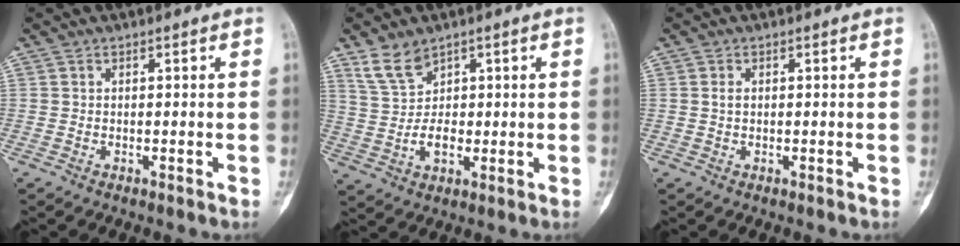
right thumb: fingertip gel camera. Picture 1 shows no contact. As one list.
[{"total": 7.1, "force": [3.7, 4.8, 3.6], "torque": [-0.052, -0.020, 0.083]}, {"total": 1.0, "force": [0.1, 0.6, 0.7], "torque": [-0.011, 0.002, 0.002]}]